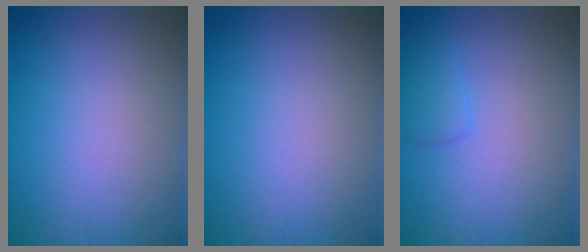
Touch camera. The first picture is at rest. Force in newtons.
{"total": 0.0}
{"total": 1.5, "press": 1.5, "slide": 0.1}